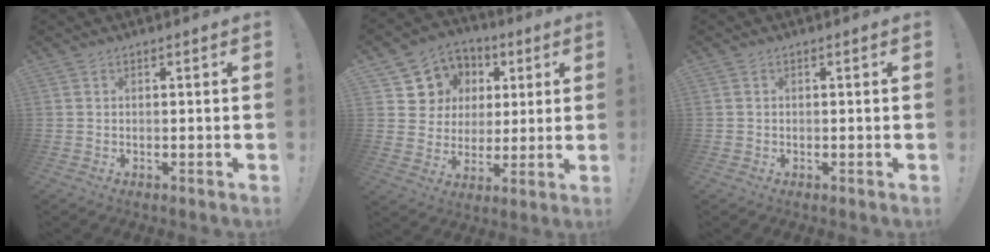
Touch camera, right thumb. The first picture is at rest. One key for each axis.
{"total": 10.1, "fx": 2.9, "fy": 9.5, "fz": 1.9, "tx": -0.025, "ty": -0.017, "tz": 0.069}
{"total": 0.6, "fx": -0.2, "fy": 0.6, "fz": 0.0, "tx": 0.000, "ty": 0.003, "tz": -0.004}